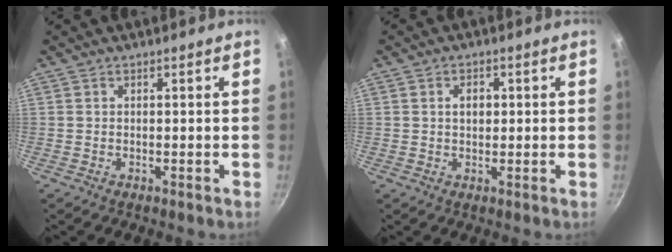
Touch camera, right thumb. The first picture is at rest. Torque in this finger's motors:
{"motor_torque": [-0.60, 0.78, 0.62, 0.10, 0.13]}